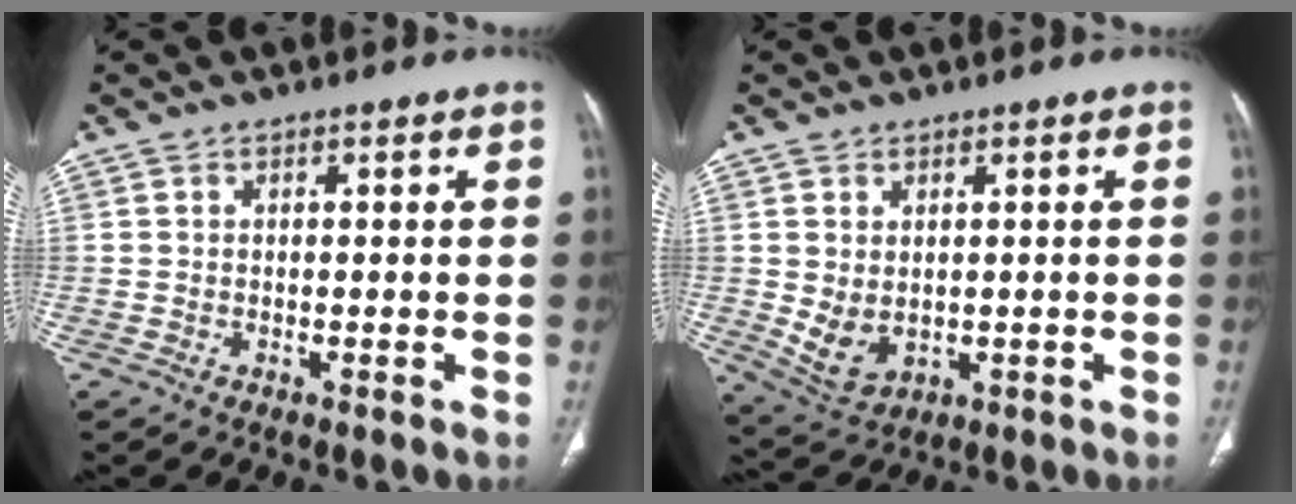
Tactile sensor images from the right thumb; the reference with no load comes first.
{"total": 5.7, "force": [0.2, 3.9, 4.1], "torque": [-0.074, -0.008, 0.027]}